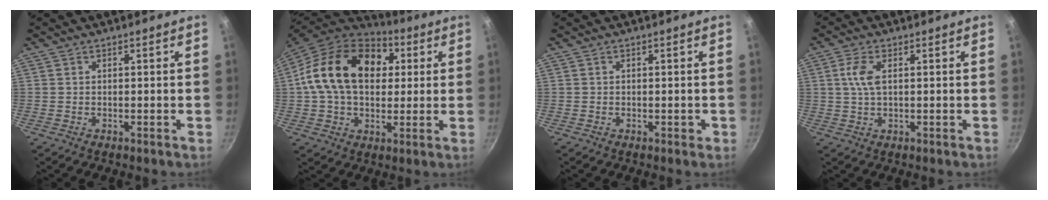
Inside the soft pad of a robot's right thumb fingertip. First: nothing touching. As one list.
[{"total": 21.4, "force": [4.4, 14.9, 14.7], "torque": [-0.229, 0.020, 0.061]}, {"total": 1.2, "force": [-0.2, 0.9, 0.7], "torque": [-0.005, 0.005, -0.002]}, {"total": 4.4, "force": [0.9, 2.0, 3.8], "torque": [-0.086, 0.006, 0.016]}]